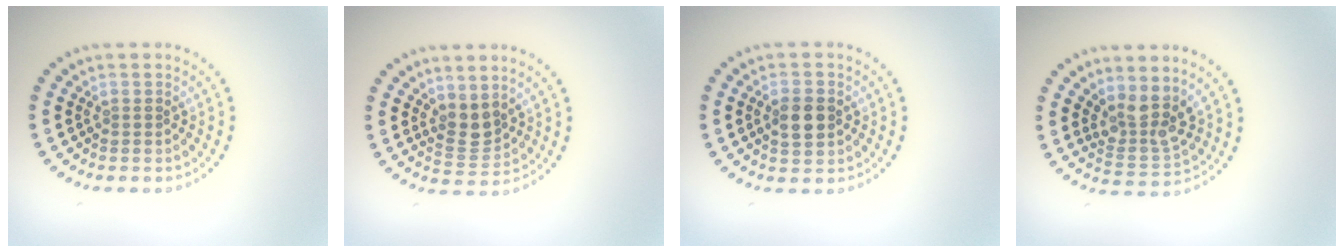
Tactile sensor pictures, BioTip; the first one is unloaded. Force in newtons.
{"total": 2.3, "press": 1.9, "slide": 1.3}
{"total": 2.8, "press": 2.8, "slide": 0.1}
{"total": 3.5, "press": 2.9, "slide": 2.1}